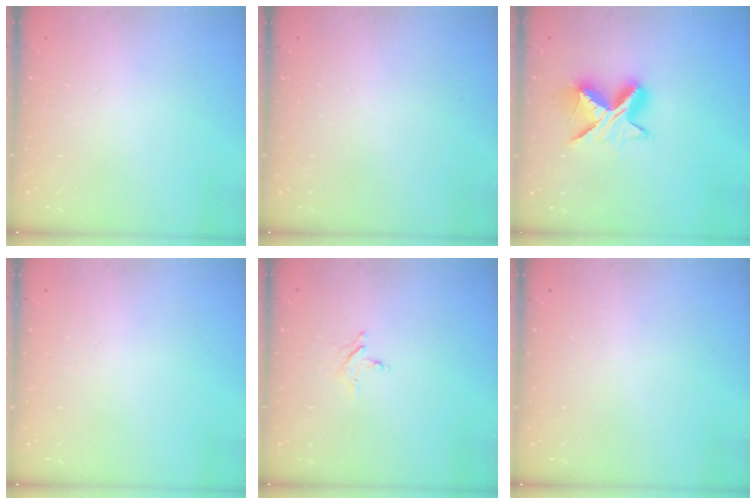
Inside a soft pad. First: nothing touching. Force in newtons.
{"total": 0.0}
{"total": 10.3, "press": 10.3, "slide": 0.6}
{"total": 0.0}
{"total": 2.3, "press": 2.2, "slide": 0.3}
{"total": 0.0}